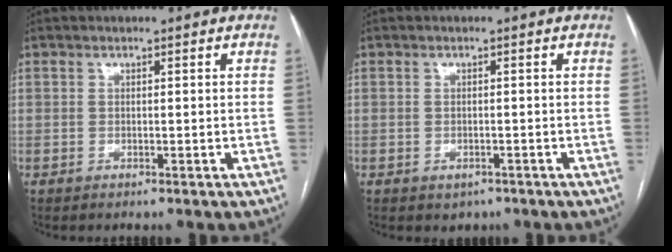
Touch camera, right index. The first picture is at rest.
{"total": 1.7, "force": [-1.0, 1.3, 0.6], "torque": [-0.009, 0.002, -0.004]}